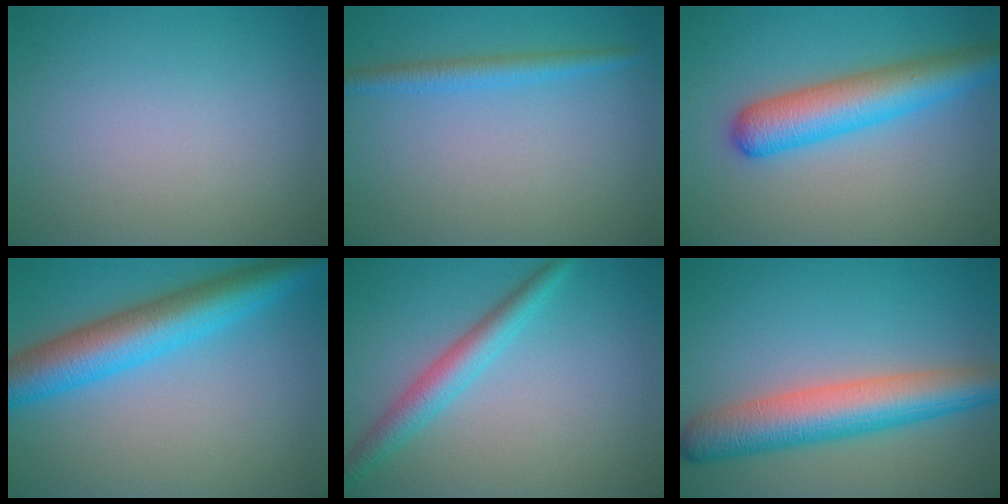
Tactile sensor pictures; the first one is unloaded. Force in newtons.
{"total": 2.0, "press": 2.0, "slide": 0.2}
{"total": 6.3, "press": 6.3, "slide": 0.3}
{"total": 7.8, "press": 7.8, "slide": 0.1}
{"total": 3.4, "press": 3.4, "slide": 0.1}
{"total": 7.5, "press": 7.5, "slide": 0.2}